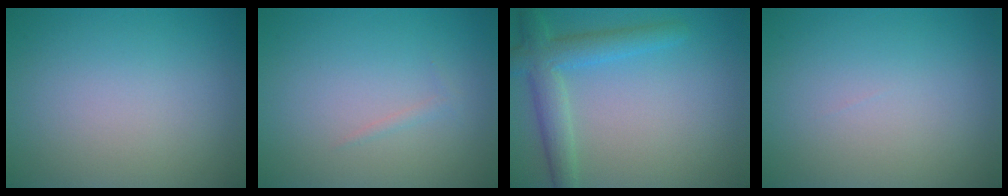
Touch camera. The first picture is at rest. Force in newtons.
{"total": 0.6, "press": 0.5, "slide": 0.1}
{"total": 4.0, "press": 4.0, "slide": 0.1}
{"total": 0.0}